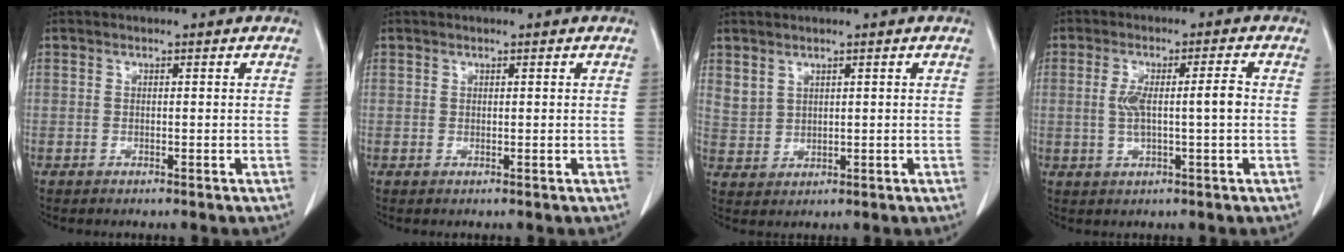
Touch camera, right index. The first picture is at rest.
{"total": 0.0}
{"total": 2.7, "force": [2.0, 1.6, 0.7], "torque": [-0.014, -0.002, 0.048]}
{"total": 5.9, "force": [0.0, 0.6, 5.8], "torque": [-0.111, 0.011, 0.003]}